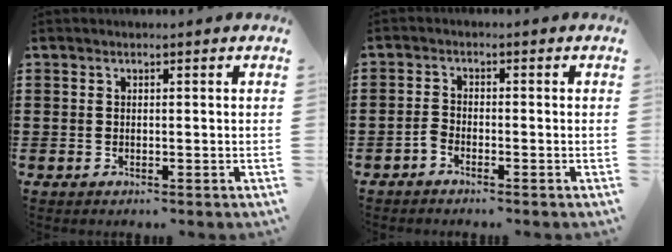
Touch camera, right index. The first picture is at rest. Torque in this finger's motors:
{"motor_torque": [0.30, 0.27, 0.01, 0.00]}